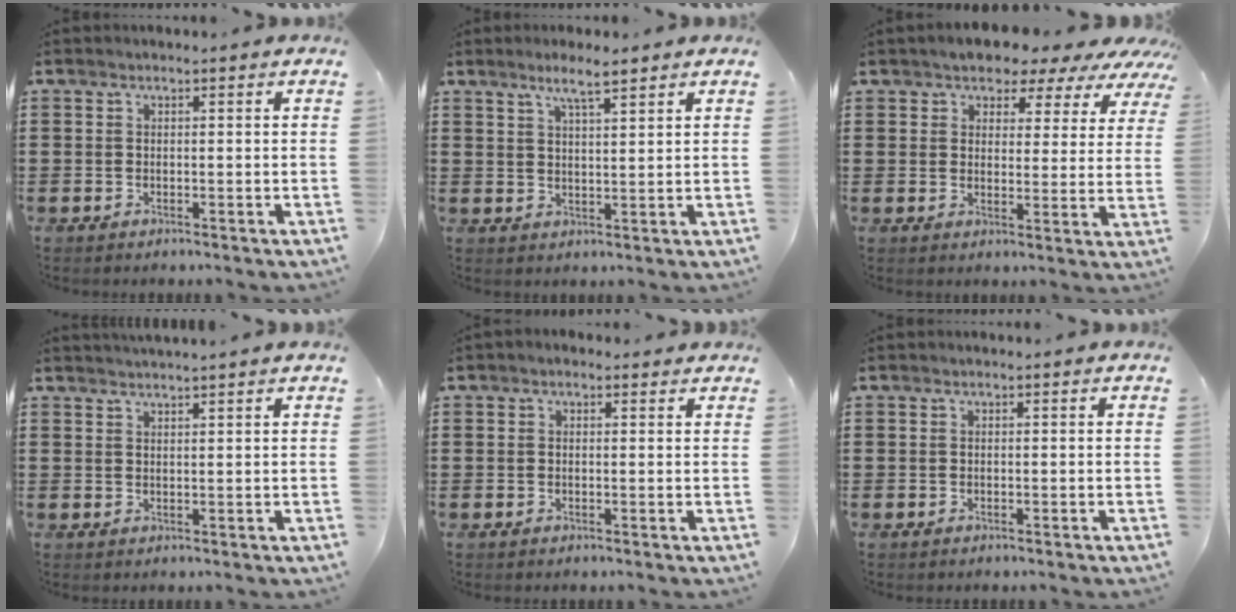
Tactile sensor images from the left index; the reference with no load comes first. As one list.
[{"total": 4.0, "force": [3.1, 0.3, 2.6], "torque": [-0.058, 0.002, 0.053]}, {"total": 4.8, "force": [4.3, 2.0, 0.7], "torque": [-0.026, -0.021, 0.070]}, {"total": 1.7, "force": [1.6, -0.4, 0.2], "torque": [-0.006, 0.000, 0.032]}, {"total": 0.7, "force": [0.4, 0.5, 0.3], "torque": [-0.007, 0.006, 0.006]}, {"total": 0.0}]